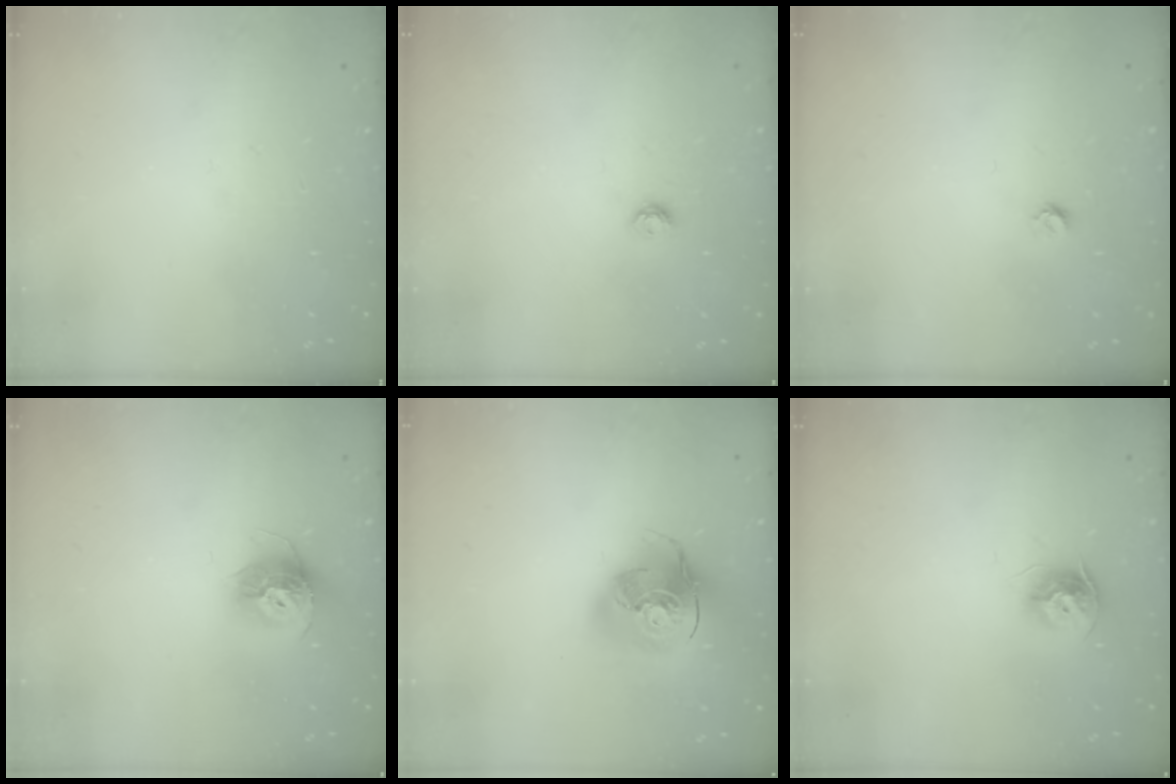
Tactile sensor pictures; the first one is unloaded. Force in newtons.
{"total": 3.6, "press": 3.5, "slide": 0.3}
{"total": 3.6, "press": 3.6, "slide": 0.3}
{"total": 12.0, "press": 11.9, "slide": 1.1}
{"total": 16.2, "press": 16.0, "slide": 2.4}
{"total": 8.5, "press": 8.5, "slide": 0.4}